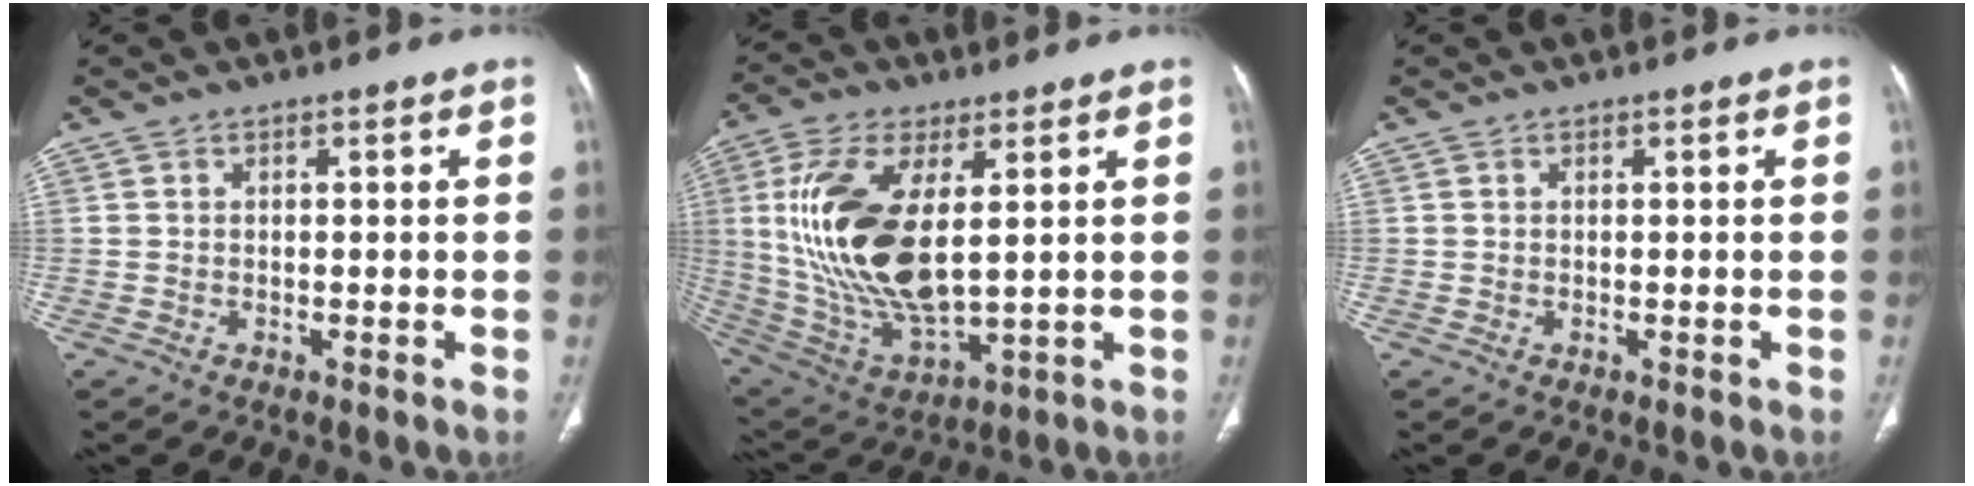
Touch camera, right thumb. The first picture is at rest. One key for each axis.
{"total": 20.1, "fx": 3.4, "fy": 9.3, "fz": 17.5, "tx": -0.361, "ty": -0.022, "tz": 0.076}
{"total": 0.0}